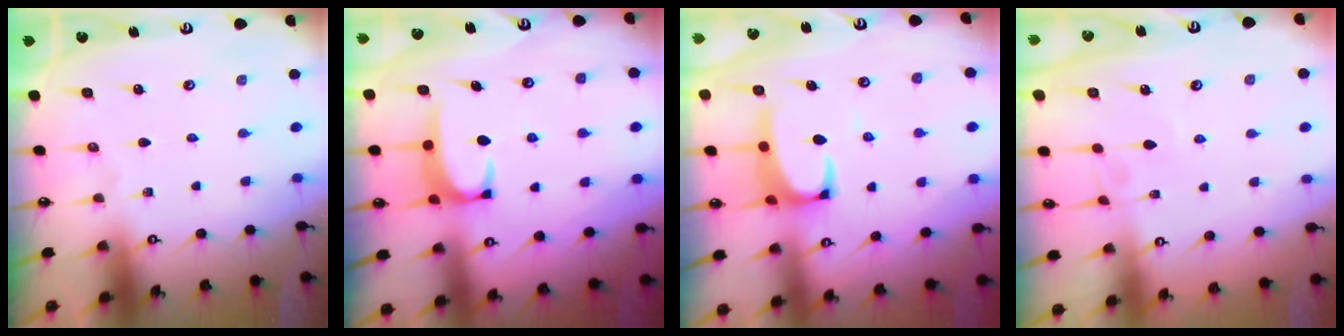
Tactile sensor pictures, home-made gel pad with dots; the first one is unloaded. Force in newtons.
{"total": 2.0, "press": 2.0, "slide": 0.6}
{"total": 2.5, "press": 2.2, "slide": 1.1}
{"total": 4.0, "press": 4.0, "slide": 0.1}